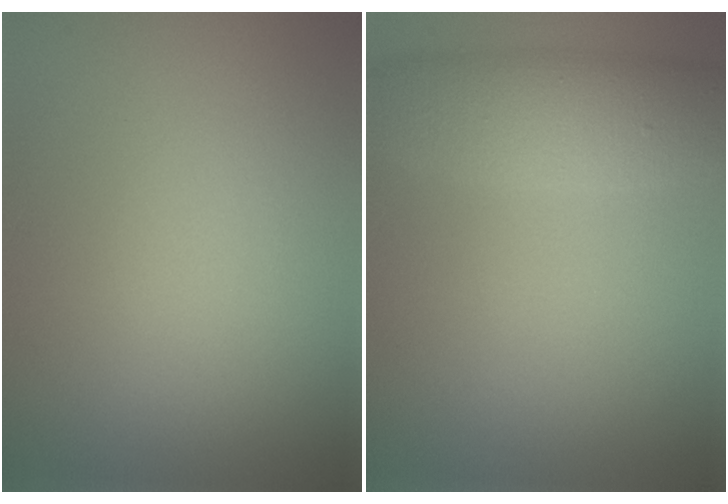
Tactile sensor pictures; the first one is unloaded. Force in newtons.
{"total": 5.2, "press": 5.2, "slide": 0.1}